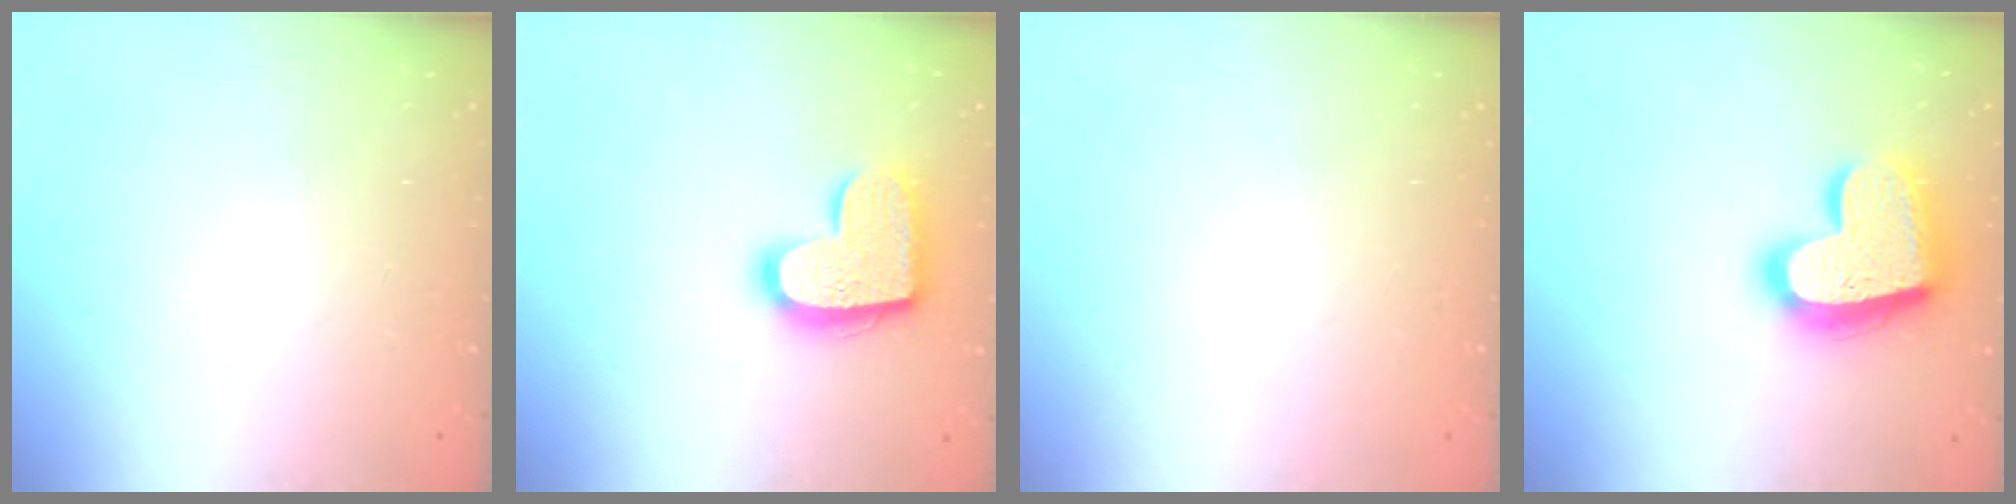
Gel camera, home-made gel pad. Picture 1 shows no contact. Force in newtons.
{"total": 15.6, "press": 15.6, "slide": 0.8}
{"total": 0.0}
{"total": 20.4, "press": 20.3, "slide": 1.7}